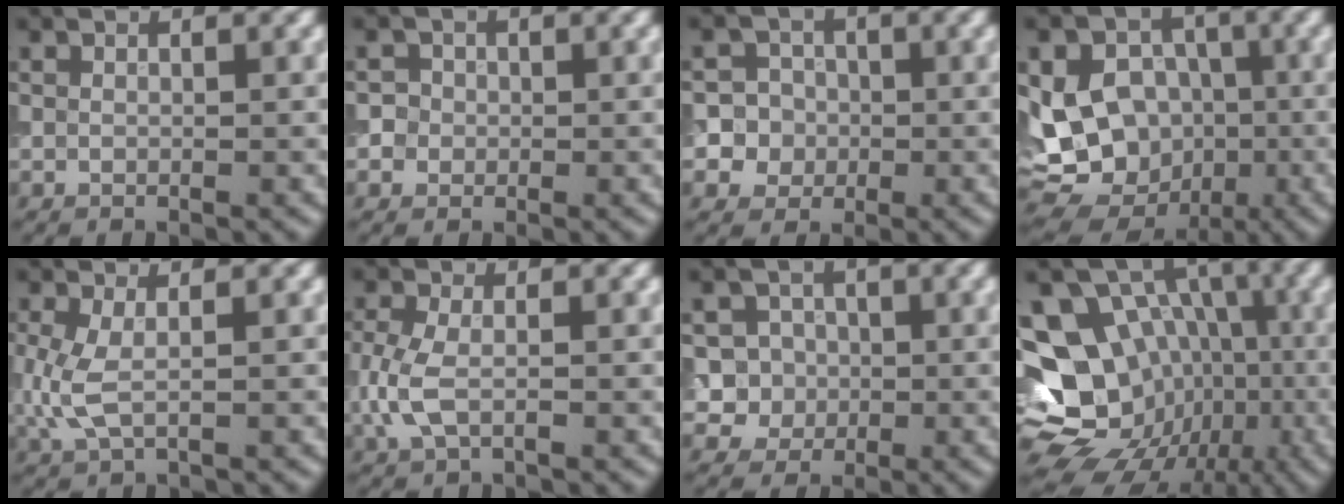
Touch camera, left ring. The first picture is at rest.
{"total": 2.7, "force": [0.1, 2.6, 0.8], "torque": [0.011, 0.018, -0.013]}
{"total": 7.4, "force": [-0.7, 7.1, 1.7], "torque": [-0.026, 0.021, -0.025]}
{"total": 13.8, "force": [-1.4, 12.2, 6.4], "torque": [-0.118, 0.004, -0.030]}
{"total": 3.2, "force": [0.1, 1.5, 2.8], "torque": [-0.072, -0.003, 0.000]}
{"total": 3.4, "force": [-0.5, 1.9, 2.8], "torque": [-0.071, 0.000, -0.014]}
{"total": 5.4, "force": [-0.1, 5.2, 1.6], "torque": [-0.007, 0.027, -0.013]}
{"total": 15.9, "force": [-4.0, 13.0, 8.3], "torque": [-0.157, -0.003, -0.046]}